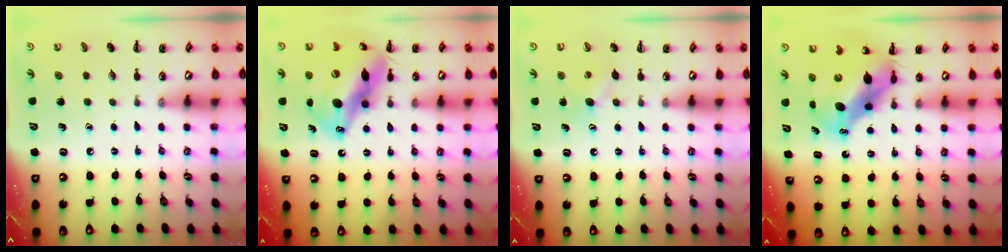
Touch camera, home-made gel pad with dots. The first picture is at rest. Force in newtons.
{"total": 18.4, "press": 17.7, "slide": 5.1}
{"total": 6.7, "press": 6.4, "slide": 1.9}
{"total": 10.2, "press": 9.8, "slide": 2.8}